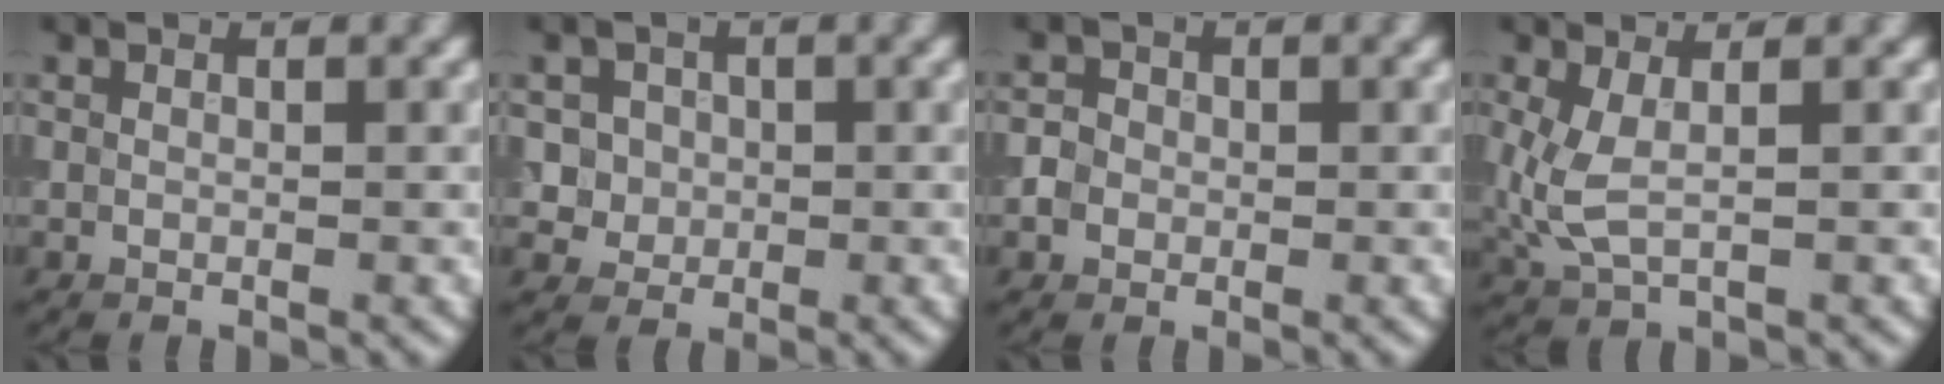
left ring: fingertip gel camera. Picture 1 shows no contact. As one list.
[{"total": 4.0, "force": [0.8, 3.7, 1.4], "torque": [-0.012, 0.012, 0.011]}, {"total": 1.6, "force": [-0.4, 1.4, 0.5], "torque": [0.003, -0.001, -0.009]}, {"total": 3.2, "force": [0.4, 1.5, 2.8], "torque": [-0.079, -0.003, 0.009]}]